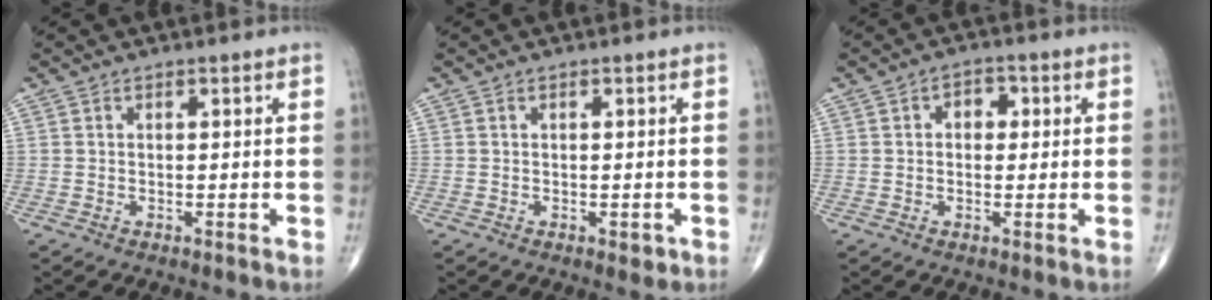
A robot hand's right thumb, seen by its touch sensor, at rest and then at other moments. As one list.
[{"total": 1.4, "force": [-0.5, 0.7, 1.1], "torque": [-0.004, -0.001, -0.005]}, {"total": 3.5, "force": [0.6, 2.6, 2.3], "torque": [-0.013, 0.009, 0.003]}]